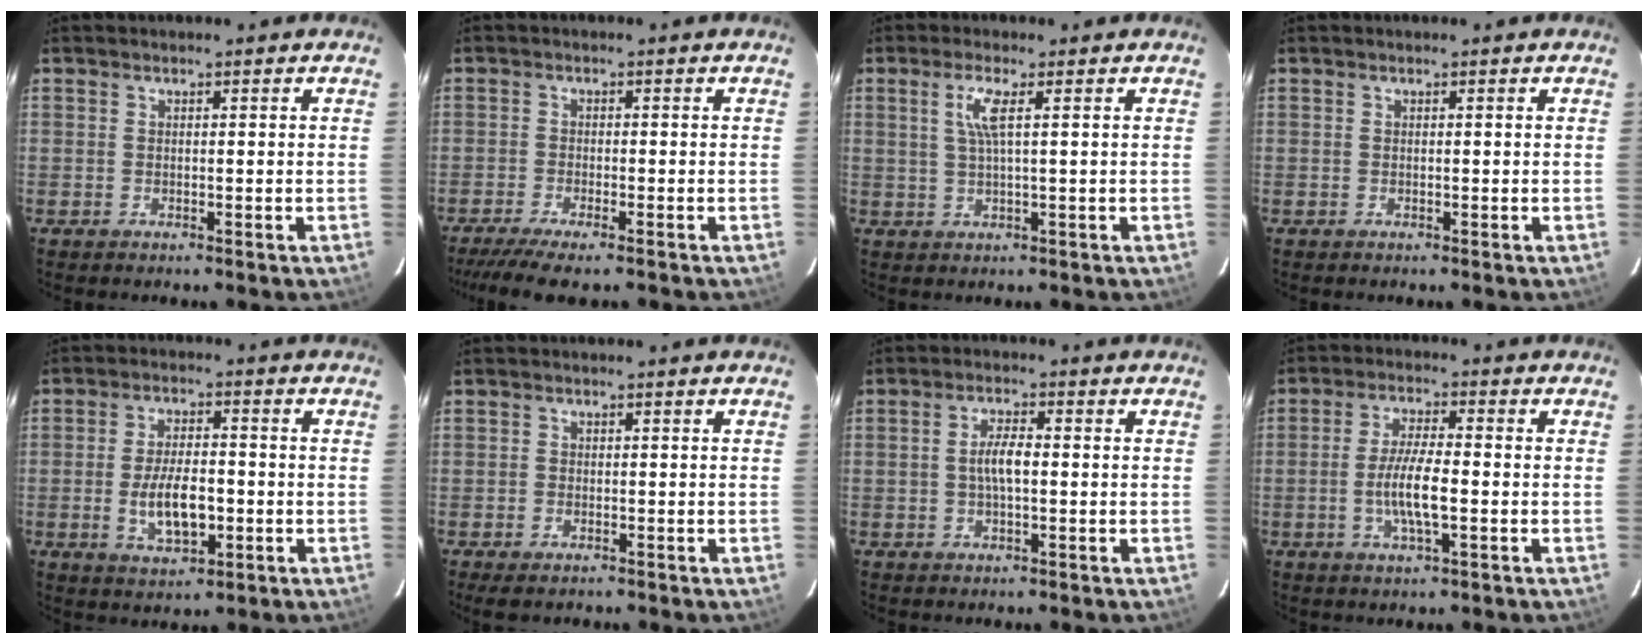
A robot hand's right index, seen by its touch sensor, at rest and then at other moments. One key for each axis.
{"total": 7.7, "fx": -6.2, "fy": 1.0, "fz": 4.4, "tx": -0.105, "ty": -0.026, "tz": -0.110}
{"total": 3.8, "fx": 1.2, "fy": 0.0, "fz": 3.6, "tx": -0.074, "ty": 0.001, "tz": 0.024}
{"total": 0.0}
{"total": 9.0, "fx": -2.0, "fy": 4.0, "fz": 7.8, "tx": -0.153, "ty": -0.005, "tz": -0.028}
{"total": 2.7, "fx": -1.8, "fy": 1.5, "fz": 1.5, "tx": -0.032, "ty": -0.007, "tz": -0.030}
{"total": 4.2, "fx": -0.2, "fy": 1.5, "fz": 3.9, "tx": -0.076, "ty": 0.006, "tz": -0.002}
{"total": 7.4, "fx": -1.7, "fy": 1.5, "fz": 7.0, "tx": -0.137, "ty": -0.003, "tz": -0.033}